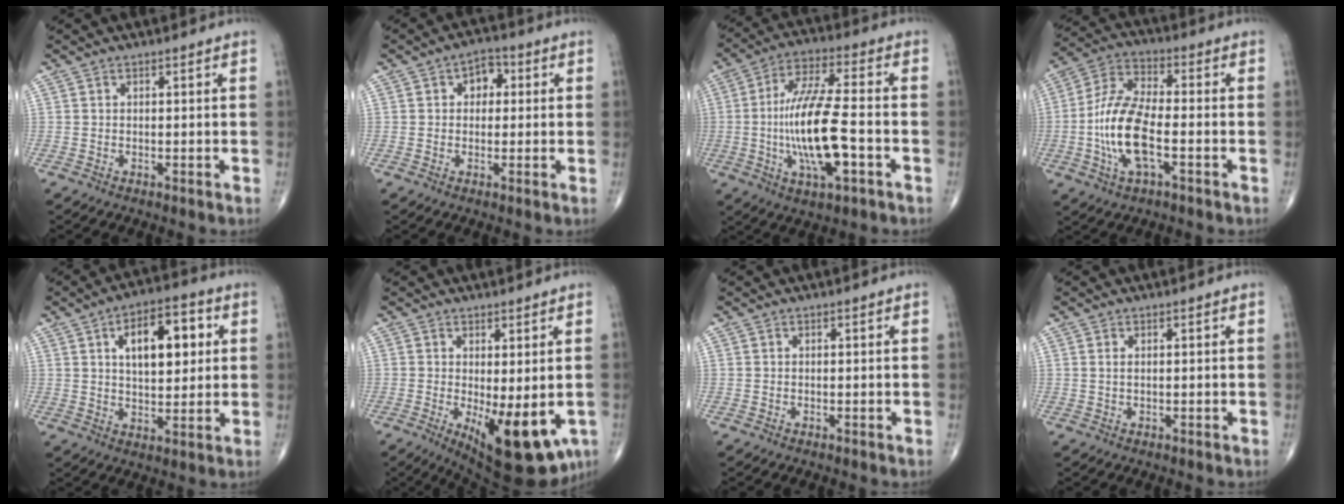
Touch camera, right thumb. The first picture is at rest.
{"total": 4.5, "force": [0.9, 3.4, 2.9], "torque": [-0.014, 0.008, 0.005]}
{"total": 16.6, "force": [-3.2, 4.9, 15.5], "torque": [-0.303, 0.019, -0.055]}
{"total": 13.7, "force": [-3.2, 5.5, 12.1], "torque": [-0.253, 0.024, -0.064]}
{"total": 12.9, "force": [3.7, 6.5, 10.5], "torque": [-0.125, 0.003, 0.056]}
{"total": 13.3, "force": [-3.5, 5.0, 11.9], "torque": [-0.158, -0.027, -0.034]}
{"total": 0.0}
{"total": 0.7, "force": [0.3, 0.3, 0.6], "torque": [-0.012, 0.003, 0.008]}